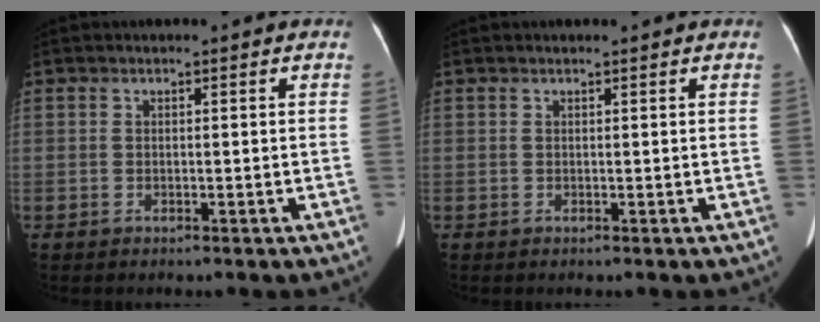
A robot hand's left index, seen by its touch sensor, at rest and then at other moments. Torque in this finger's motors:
{"motor_torque": [0.00, 0.03, -0.01, 0.02]}